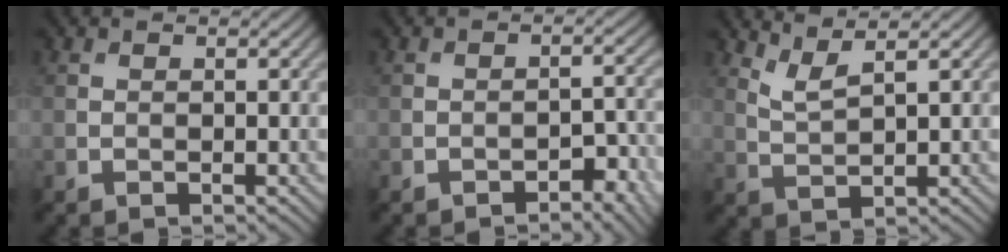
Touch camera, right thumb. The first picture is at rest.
{"total": 3.0, "force": [-2.0, 1.2, 2.0], "torque": [-0.024, 0.007, -0.028]}
{"total": 3.4, "force": [2.6, 0.5, 2.2], "torque": [-0.050, 0.000, 0.062]}